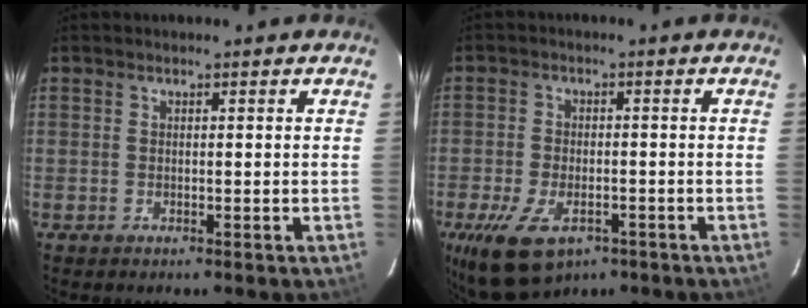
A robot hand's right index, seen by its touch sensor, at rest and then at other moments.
{"total": 11.6, "force": [-6.4, 6.1, 7.4], "torque": [-0.166, -0.026, -0.106]}